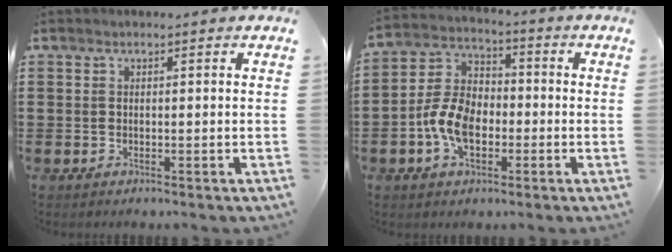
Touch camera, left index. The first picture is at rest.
{"total": 8.1, "force": [-2.6, 5.1, 5.7], "torque": [-0.140, 0.009, -0.058]}